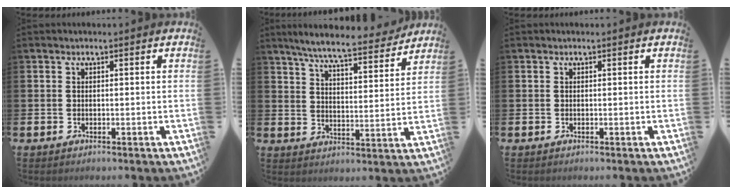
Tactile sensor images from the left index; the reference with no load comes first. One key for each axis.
{"total": 7.8, "fx": 7.2, "fy": 0.5, "fz": 2.8, "tx": -0.071, "ty": -0.047, "tz": 0.122}
{"total": 0.0}